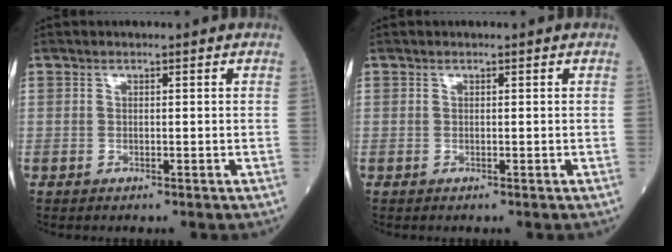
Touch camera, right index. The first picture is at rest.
{"total": 0.0}